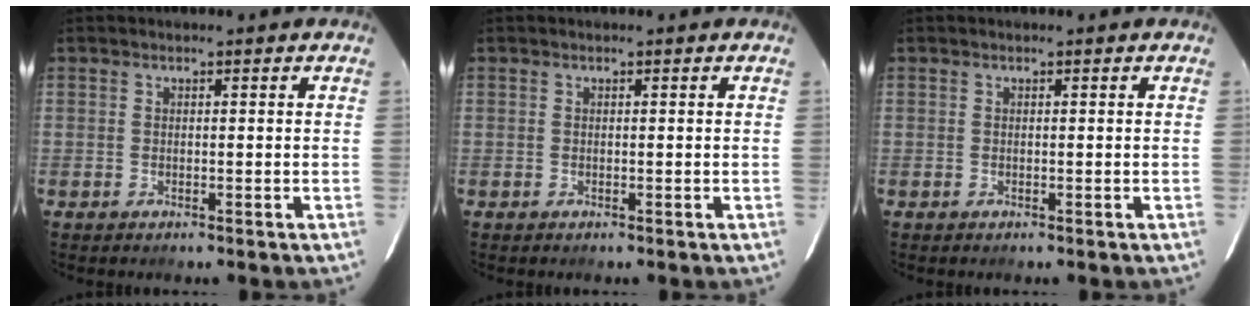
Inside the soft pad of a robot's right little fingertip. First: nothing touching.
{"total": 0.0}
{"total": 0.0}